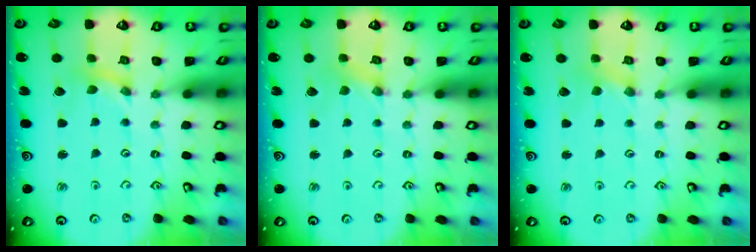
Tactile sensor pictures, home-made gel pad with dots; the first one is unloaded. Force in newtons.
{"total": 1.3, "press": 1.2, "slide": 0.3}
{"total": 1.7, "press": 1.6, "slide": 0.4}